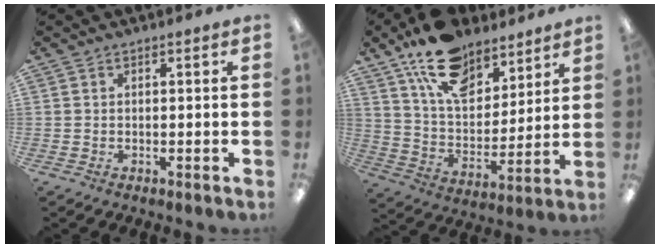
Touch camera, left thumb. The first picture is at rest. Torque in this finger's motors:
{"motor_torque": [0.79, 0.06, 1.54, -1.23, 0.40]}